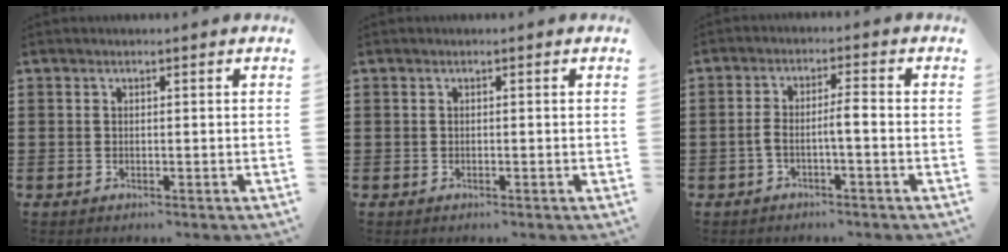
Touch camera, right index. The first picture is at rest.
{"total": 0.0}
{"total": 3.3, "force": [-1.2, 0.2, 3.0], "torque": [-0.071, -0.003, -0.030]}